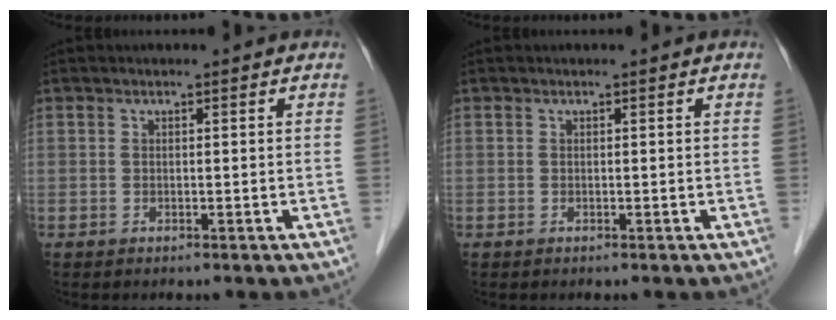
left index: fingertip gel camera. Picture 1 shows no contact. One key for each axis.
{"total": 0.0}